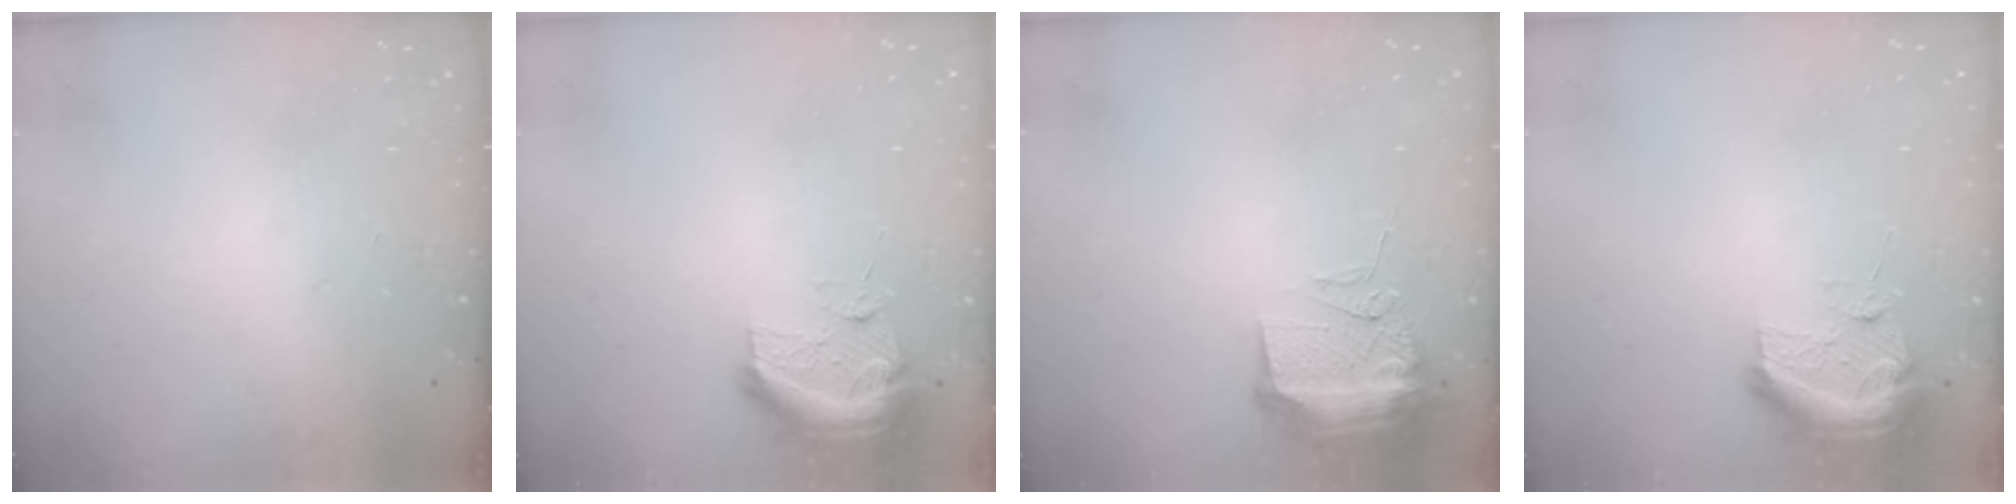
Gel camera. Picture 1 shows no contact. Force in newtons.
{"total": 10.3, "press": 10.2, "slide": 1.7}
{"total": 13.0, "press": 11.5, "slide": 6.2}
{"total": 10.3, "press": 10.2, "slide": 1.7}